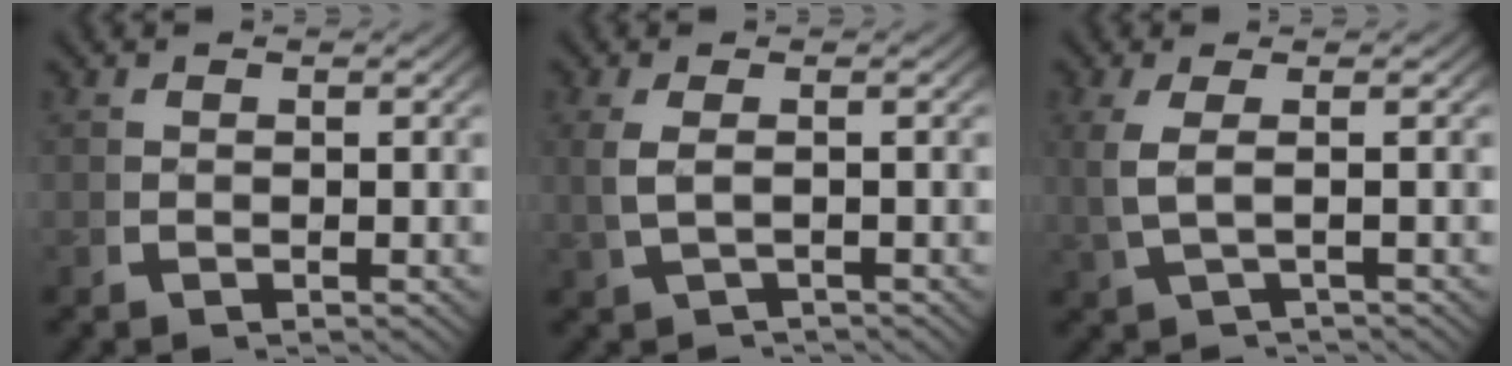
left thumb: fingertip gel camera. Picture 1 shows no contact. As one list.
[{"total": 2.3, "force": [-0.9, 0.9, 2.0], "torque": [-0.056, -0.007, 0.002]}, {"total": 3.0, "force": [-0.4, 1.1, 2.8], "torque": [-0.083, -0.008, 0.010]}]